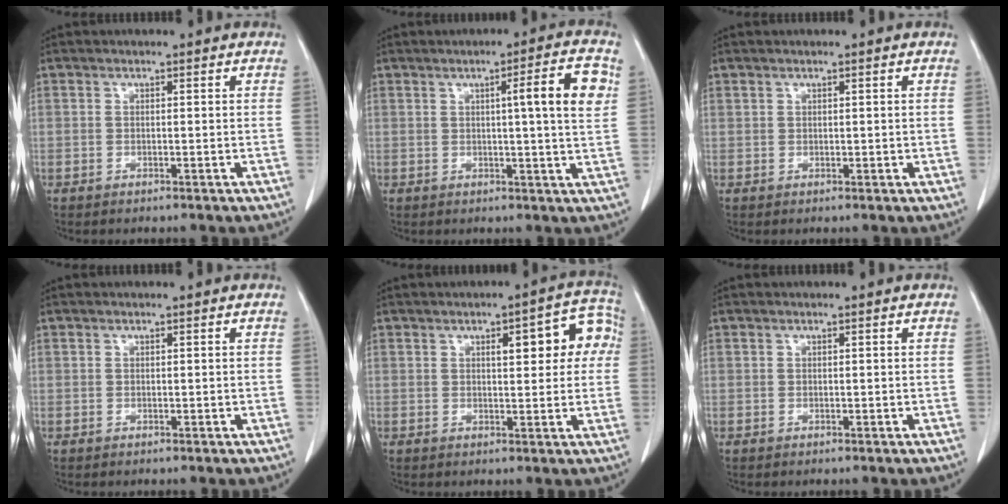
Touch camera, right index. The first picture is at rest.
{"total": 7.3, "force": [1.9, -0.2, 7.0], "torque": [-0.098, 0.001, 0.025]}
{"total": 0.6, "force": [0.5, 0.4, 0.1], "torque": [0.005, 0.000, 0.010]}
{"total": 0.0}
{"total": 8.6, "force": [2.5, 3.0, 7.7], "torque": [-0.085, 0.028, 0.028]}
{"total": 0.0}